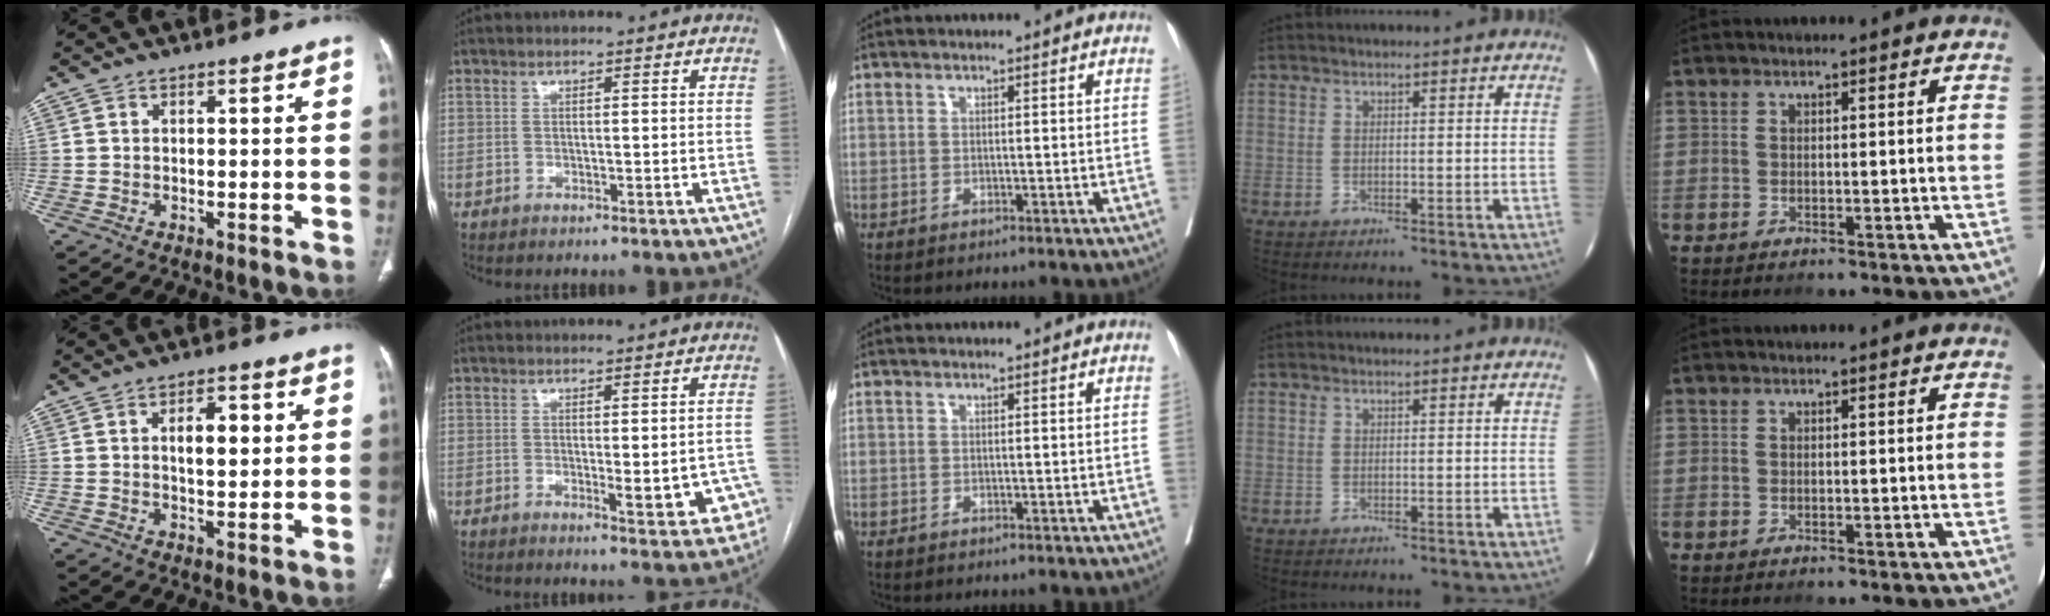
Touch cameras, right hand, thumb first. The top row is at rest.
{"thumb": {"total": 6.1, "force": [1.5, 2.9, 5.2], "torque": [-0.066, -0.005, 0.023]}, "index": {"total": 6.7, "force": [-1.7, 2.4, 6.0], "torque": [-0.055, -0.005, -0.016]}}